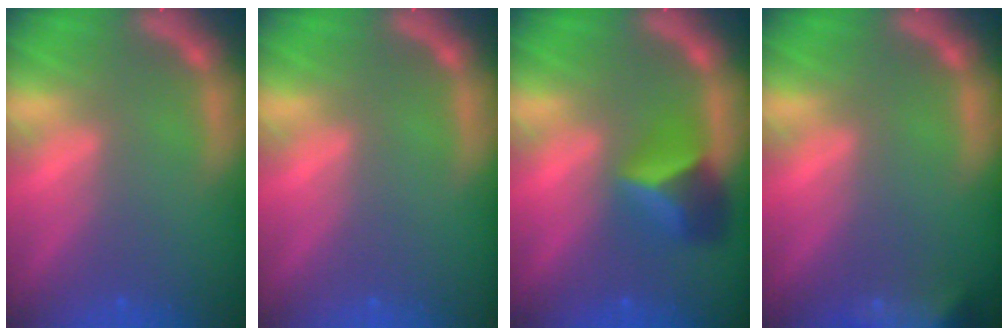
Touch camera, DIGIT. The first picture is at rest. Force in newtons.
{"total": 0.0}
{"total": 4.4}
{"total": 9.0}